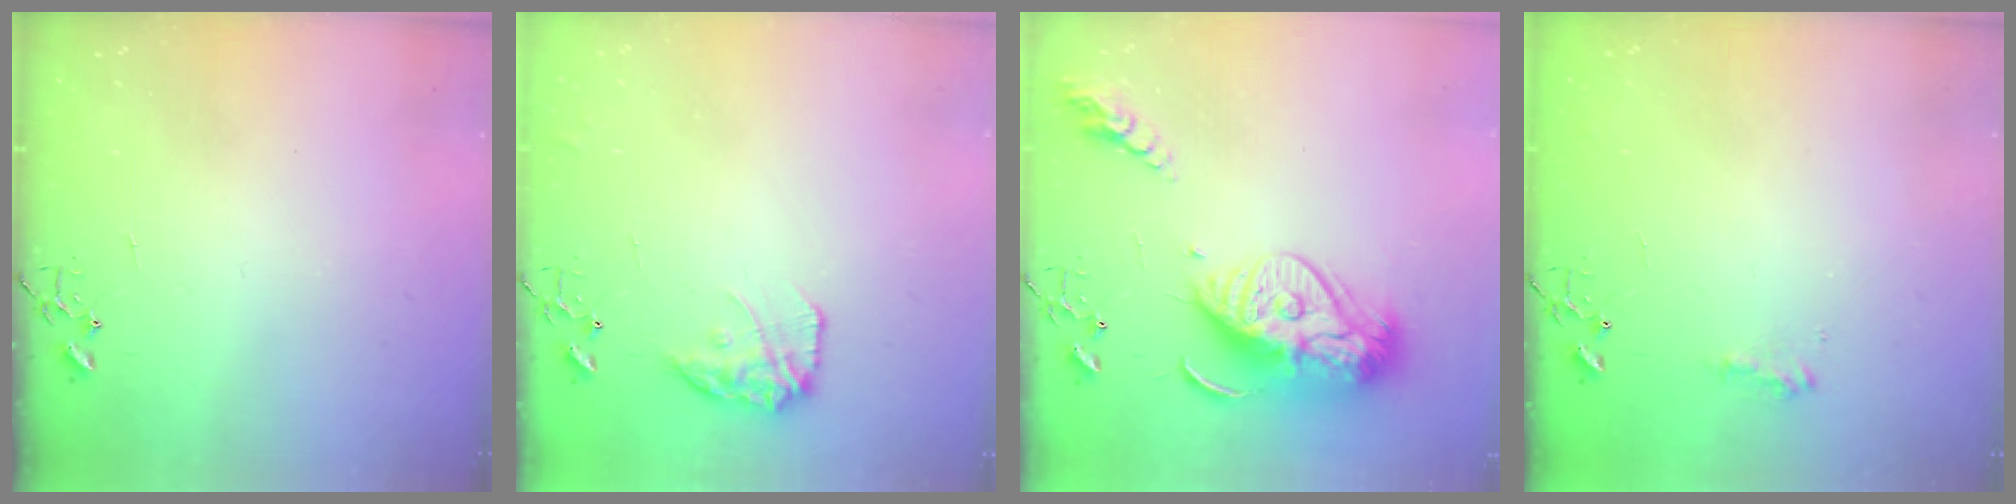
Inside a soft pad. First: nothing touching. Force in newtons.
{"total": 12.1, "press": 12.0, "slide": 0.6}
{"total": 18.4, "press": 18.3, "slide": 1.7}
{"total": 7.8, "press": 7.8, "slide": 0.3}